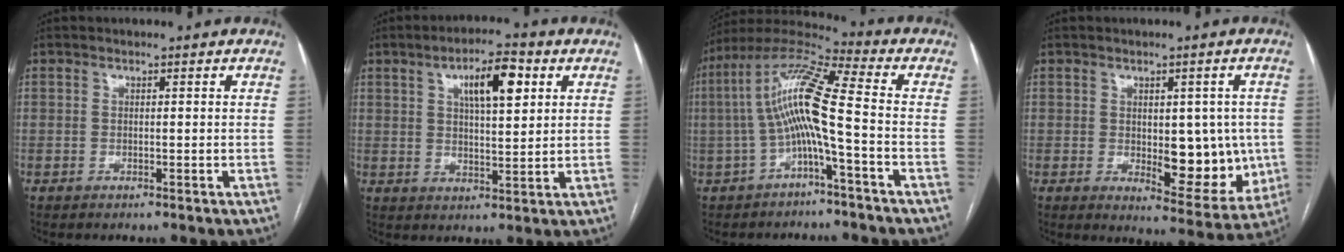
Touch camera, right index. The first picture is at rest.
{"total": 8.7, "force": [3.5, 2.6, 7.5], "torque": [-0.125, 0.011, 0.058]}
{"total": 11.2, "force": [-1.9, 0.5, 11.1], "torque": [-0.220, 0.034, -0.041]}
{"total": 10.8, "force": [-0.8, 5.2, 9.5], "torque": [-0.105, -0.001, 0.007]}